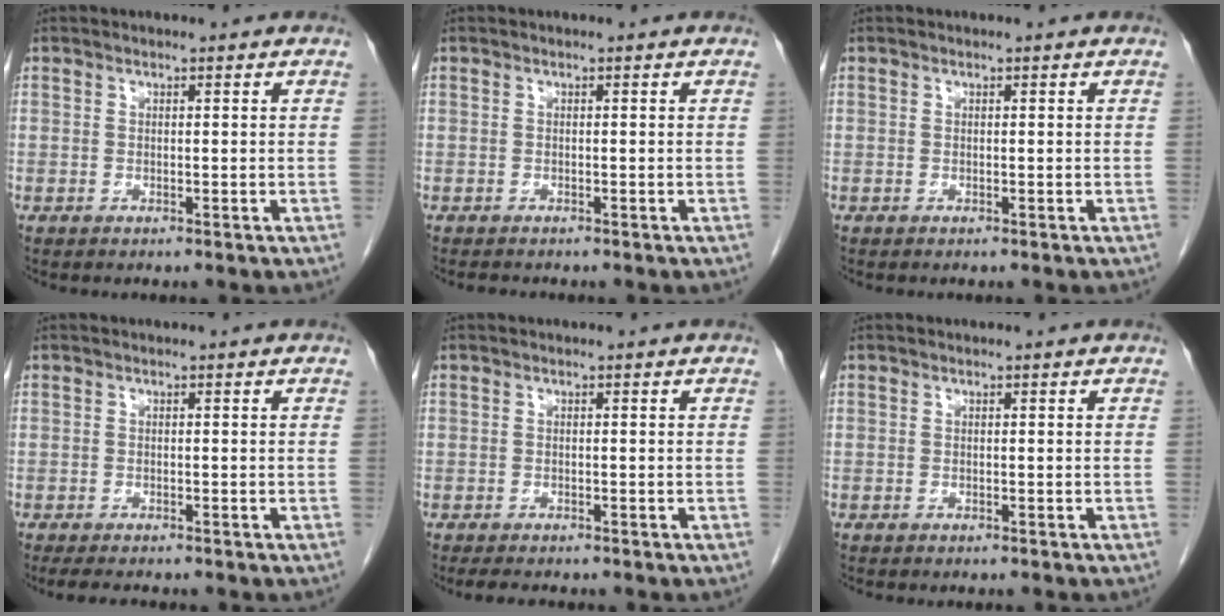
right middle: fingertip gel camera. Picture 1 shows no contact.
{"total": 1.1, "force": [-1.0, 0.3, 0.4], "torque": [-0.010, -0.003, -0.013]}
{"total": 0.0}
{"total": 3.8, "force": [-3.2, 0.8, 1.8], "torque": [-0.027, -0.009, -0.046]}
{"total": 3.6, "force": [-3.0, 0.9, 1.7], "torque": [-0.026, -0.008, -0.038]}
{"total": 1.4, "force": [-1.2, 0.3, 0.5], "torque": [-0.014, -0.003, -0.014]}